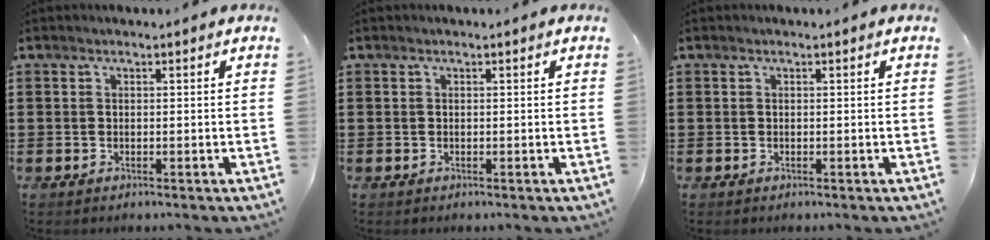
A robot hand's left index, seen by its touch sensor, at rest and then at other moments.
{"total": 0.0}
{"total": 0.0}